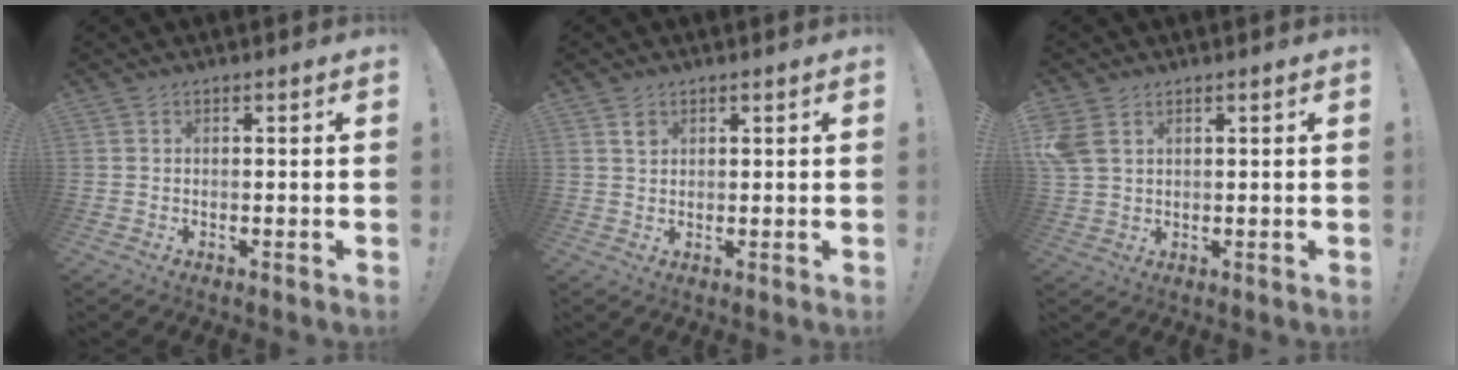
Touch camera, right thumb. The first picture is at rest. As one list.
[{"total": 2.2, "force": [1.3, 1.6, 0.8], "torque": [0.005, -0.009, 0.021]}, {"total": 5.7, "force": [2.4, 3.8, 3.5], "torque": [-0.071, 0.000, 0.051]}]